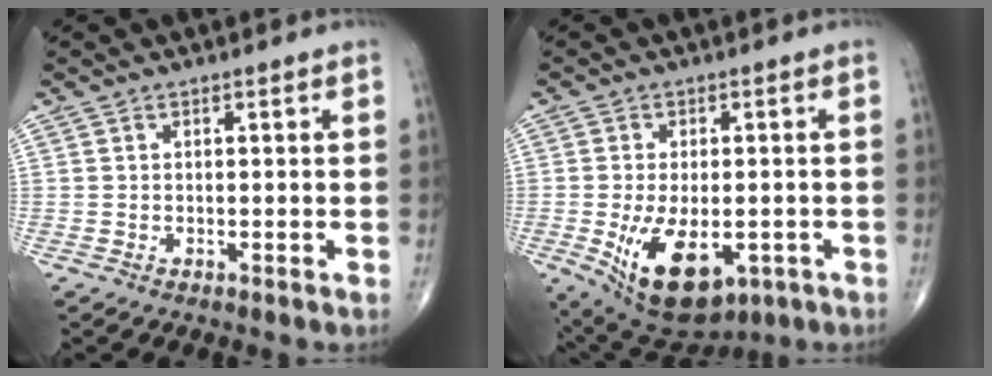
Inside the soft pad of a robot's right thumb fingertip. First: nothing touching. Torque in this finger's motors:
{"motor_torque": [-0.20, 0.53, 0.75, 0.38, 0.38]}